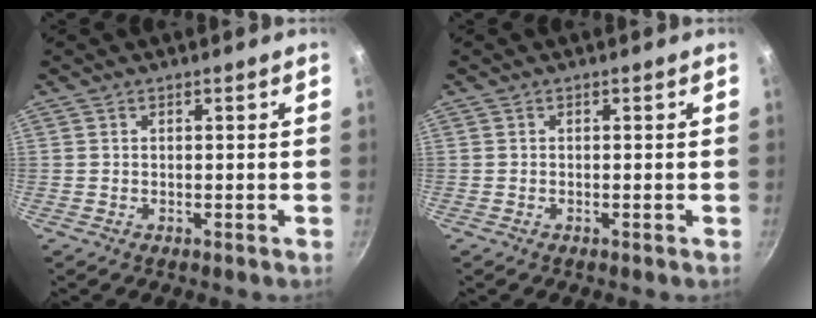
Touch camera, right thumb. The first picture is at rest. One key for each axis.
{"total": 0.0}